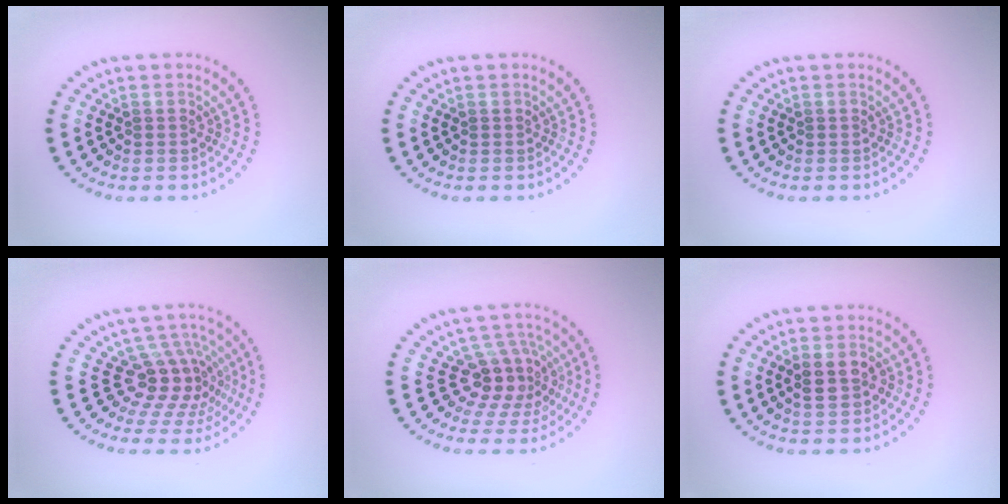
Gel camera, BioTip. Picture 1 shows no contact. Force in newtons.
{"total": 0.0}
{"total": 0.0}
{"total": 4.3, "press": 3.1, "slide": 3.0}
{"total": 4.0, "press": 3.3, "slide": 2.3}
{"total": 2.6, "press": 2.6, "slide": 0.2}